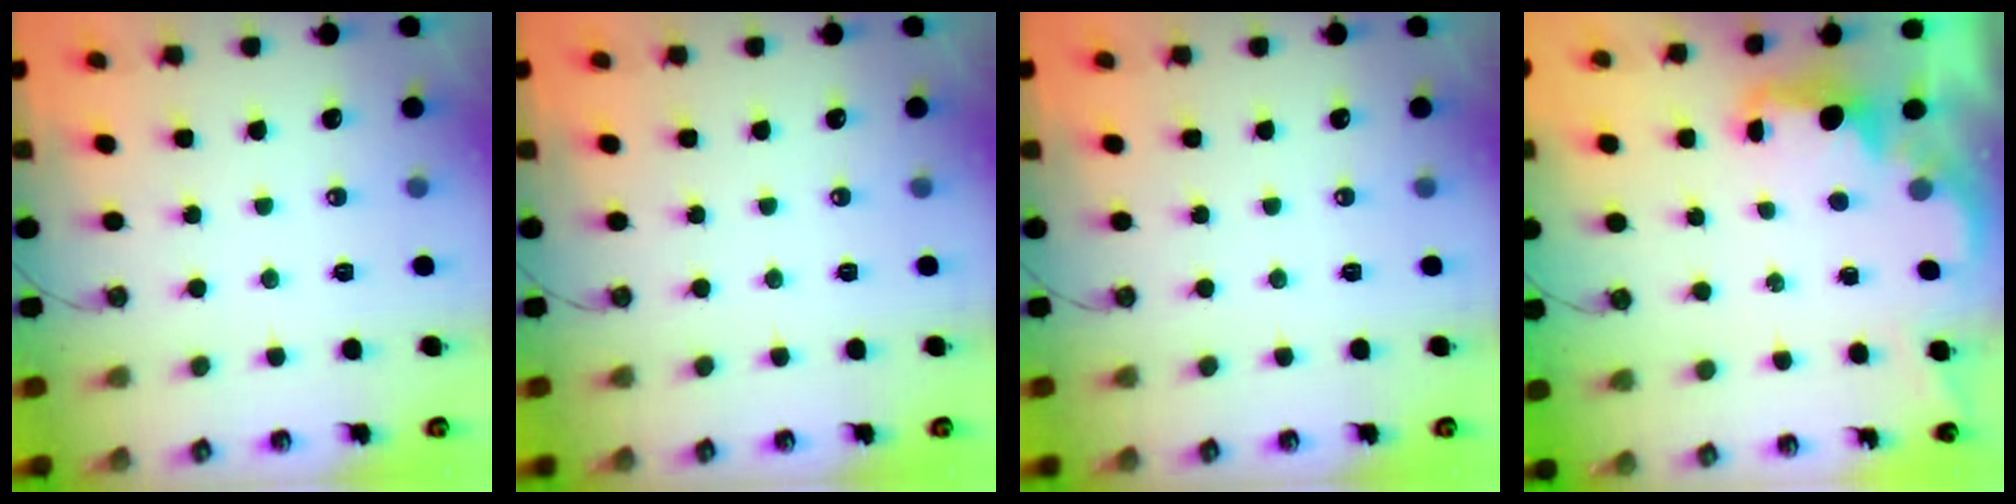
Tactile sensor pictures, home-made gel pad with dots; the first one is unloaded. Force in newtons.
{"total": 0.0}
{"total": 0.0}
{"total": 2.2, "press": 2.0, "slide": 0.8}